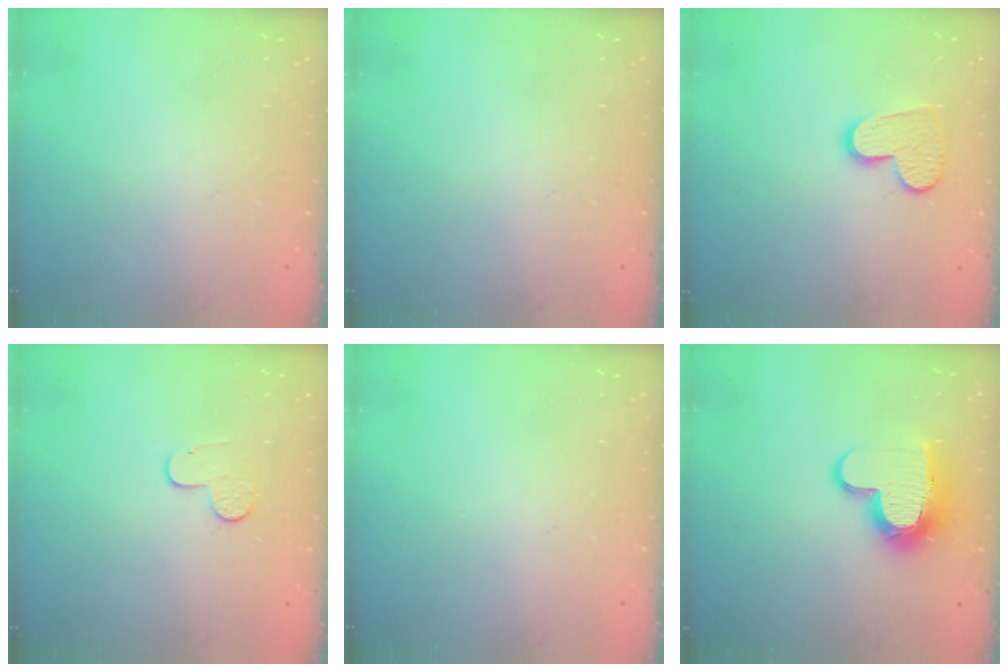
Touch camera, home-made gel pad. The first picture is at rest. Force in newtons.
{"total": 0.0}
{"total": 10.8, "press": 10.7, "slide": 0.9}
{"total": 7.1, "press": 7.1, "slide": 0.6}
{"total": 0.0}
{"total": 13.0, "press": 13.0, "slide": 1.2}